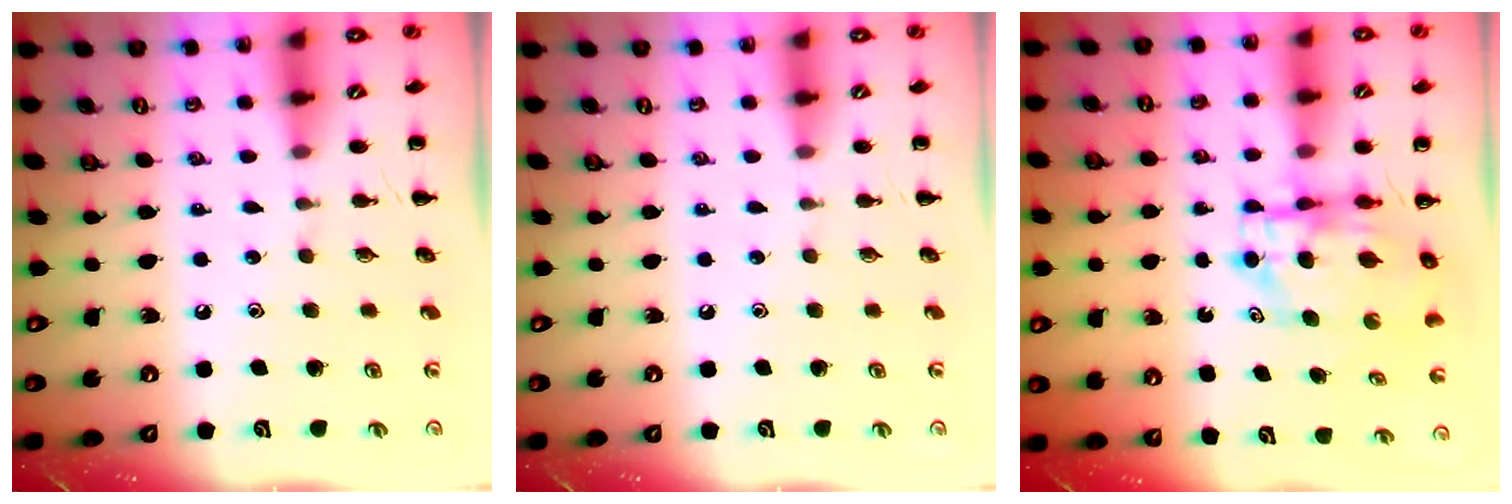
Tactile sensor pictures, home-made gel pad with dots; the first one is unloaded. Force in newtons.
{"total": 0.0}
{"total": 6.8, "press": 6.5, "slide": 1.9}